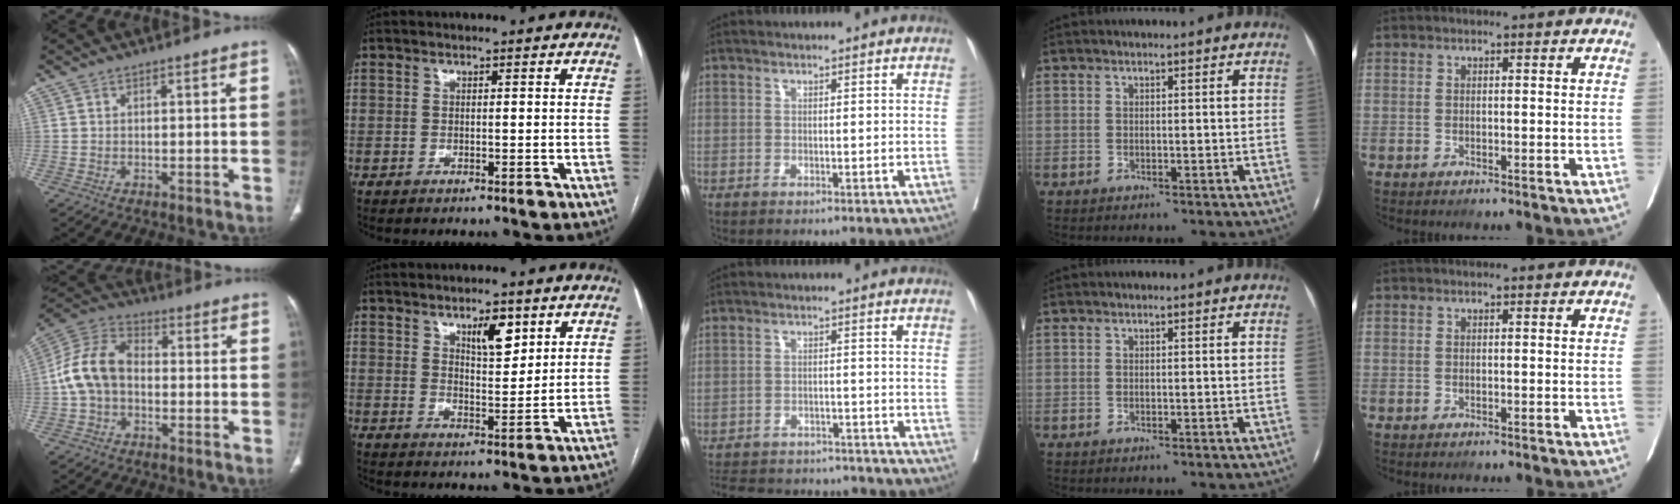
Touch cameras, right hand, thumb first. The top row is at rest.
{"thumb": {"total": 11.2, "force": [-1.1, 7.9, 7.9], "torque": [-0.148, 0.037, -0.034]}, "index": {"total": 5.7, "force": [3.2, 1.9, 4.3], "torque": [-0.071, -0.002, 0.055]}, "middle": {"total": 16.6, "force": [-15.2, 4.9, 4.6], "torque": [-0.120, 0.001, -0.203]}}